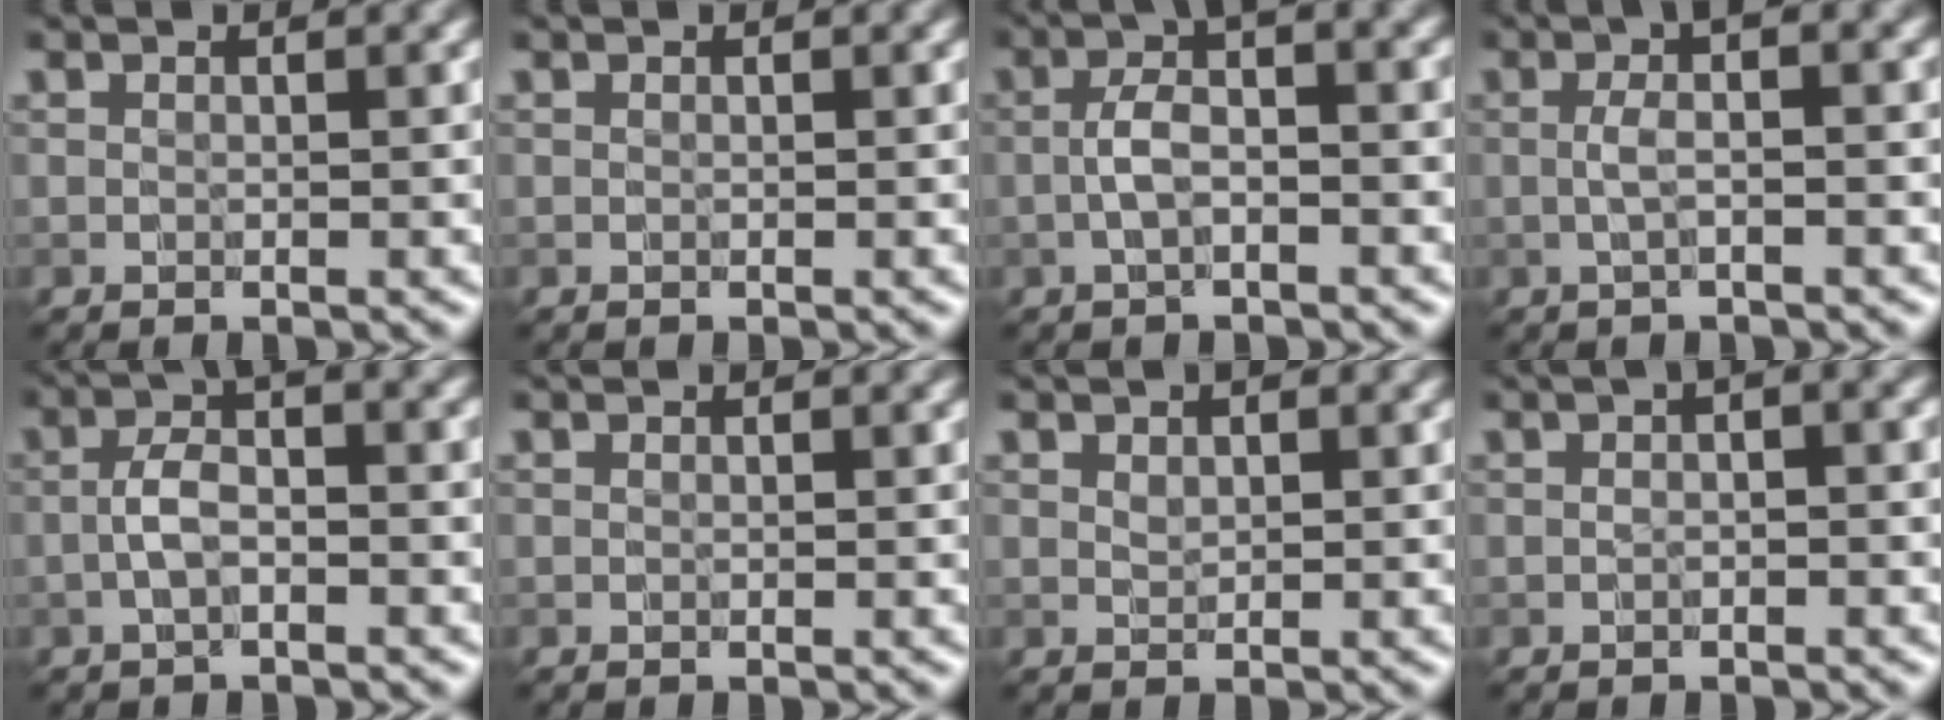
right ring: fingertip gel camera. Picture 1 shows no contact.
{"total": 0.0}
{"total": 3.1, "force": [-0.5, 1.0, 2.9], "torque": [-0.058, 0.010, -0.014]}
{"total": 2.3, "force": [0.1, 0.3, 2.3], "torque": [-0.044, 0.007, -0.002]}
{"total": 2.8, "force": [-0.7, 1.0, 2.6], "torque": [-0.051, 0.009, -0.018]}
{"total": 0.0}
{"total": 1.0, "force": [0.6, 0.6, 0.5], "torque": [-0.003, 0.000, 0.010]}
{"total": 1.4, "force": [-0.1, 0.5, 1.3], "torque": [-0.021, 0.005, -0.007]}